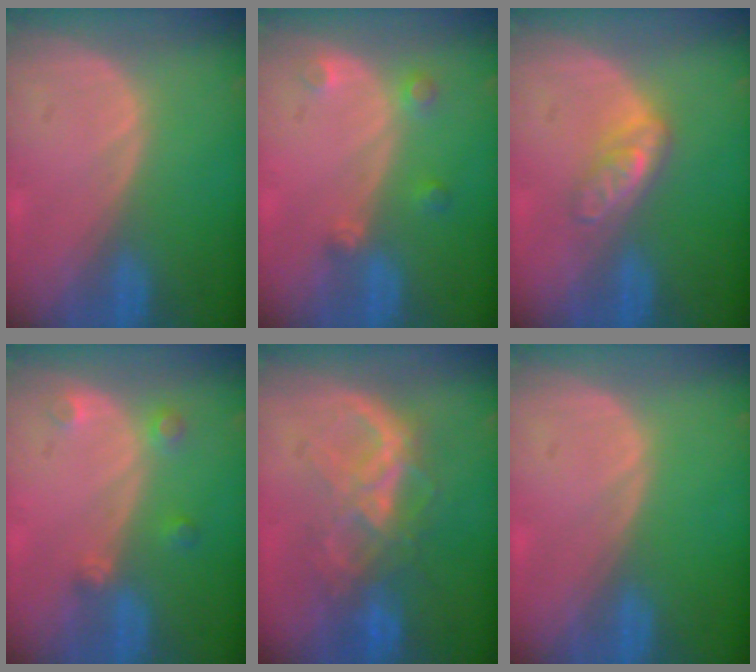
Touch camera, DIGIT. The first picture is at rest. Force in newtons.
{"total": 2.8, "press": 2.7, "slide": 0.7}
{"total": 4.8, "press": 4.2, "slide": 2.3}
{"total": 2.8, "press": 2.7, "slide": 0.7}
{"total": 7.3, "press": 7.2, "slide": 1.3}
{"total": 0.0}